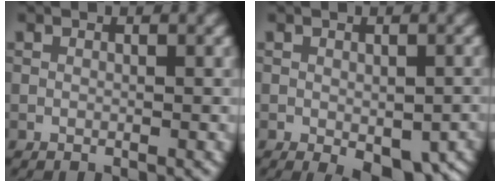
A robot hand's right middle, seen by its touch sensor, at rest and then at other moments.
{"total": 5.6, "force": [-2.5, 2.7, 4.2], "torque": [-0.056, -0.021, -0.022]}